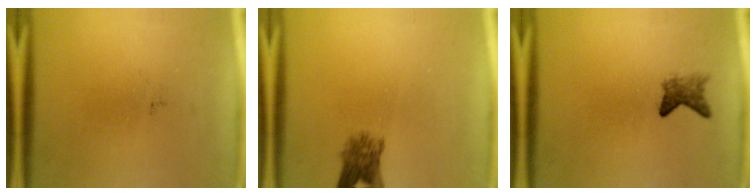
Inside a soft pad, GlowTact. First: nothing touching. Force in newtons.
{"total": 3.8}
{"total": 2.5}